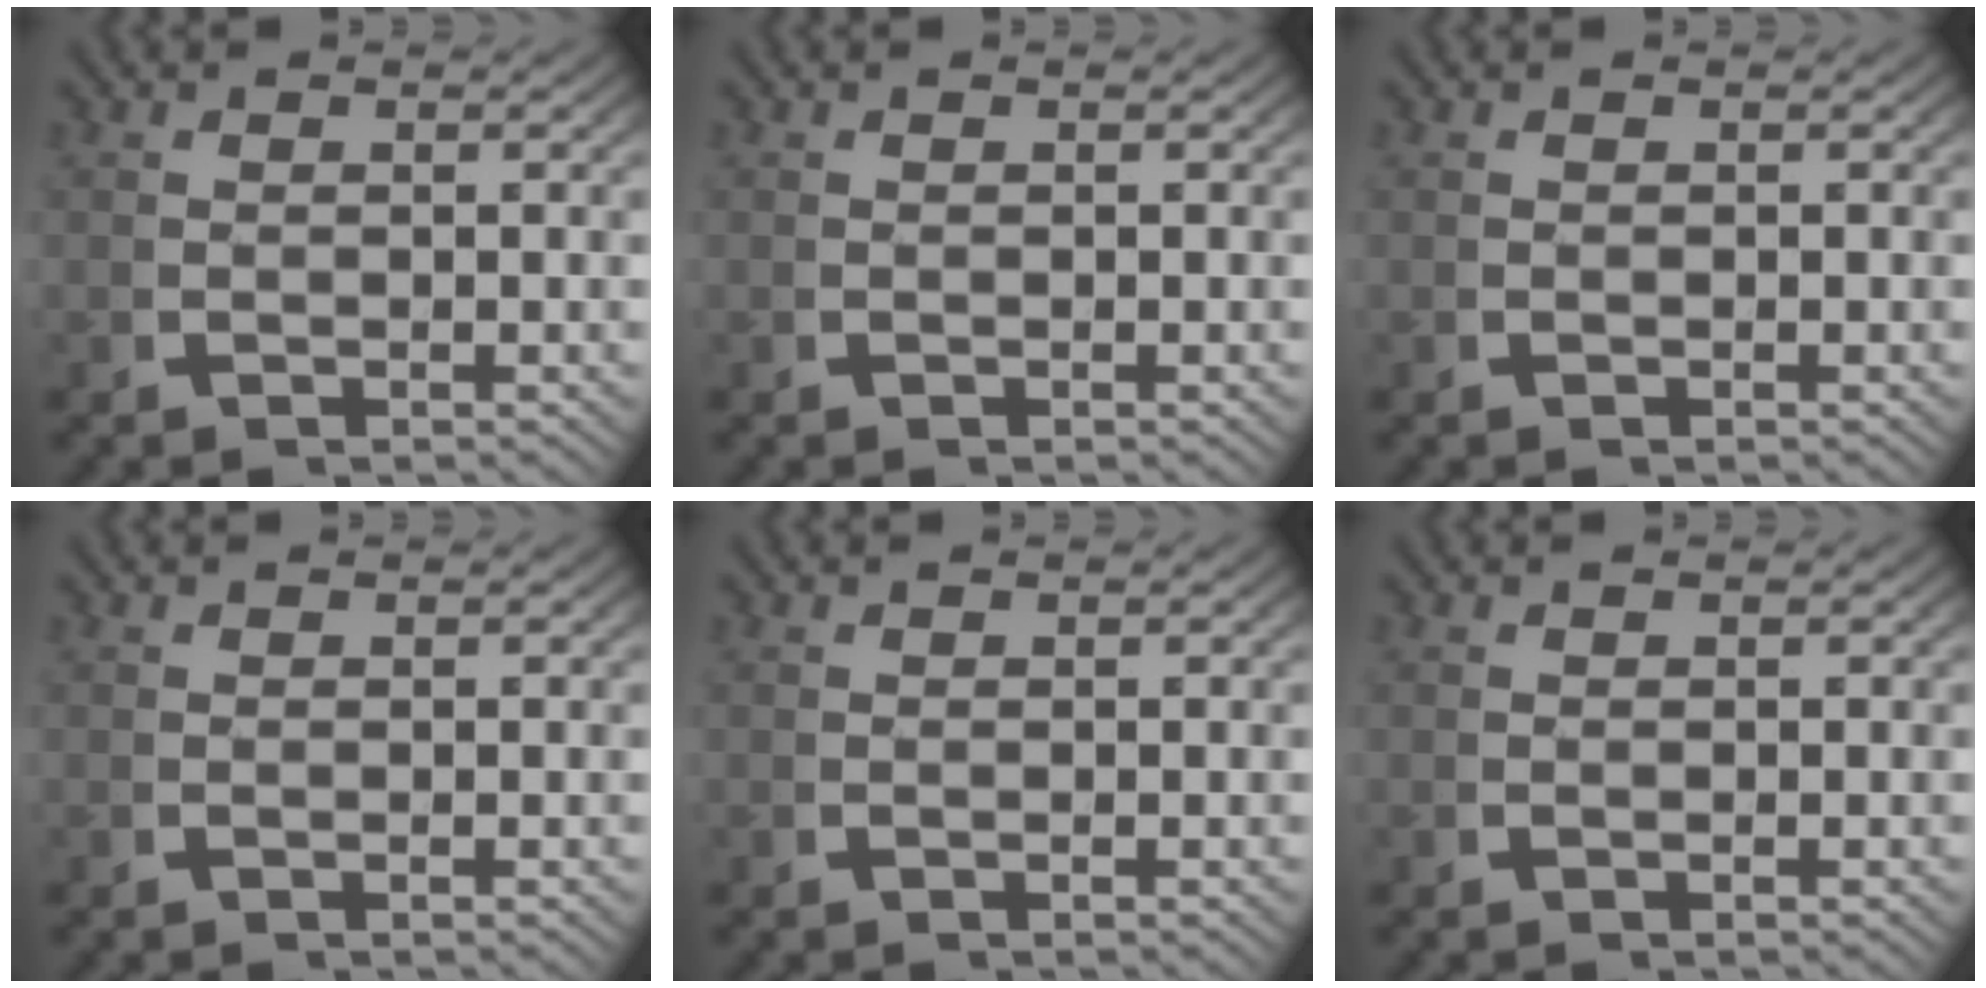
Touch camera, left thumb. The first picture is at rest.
{"total": 0.0}
{"total": 0.0}
{"total": 0.0}
{"total": 0.0}
{"total": 0.0}